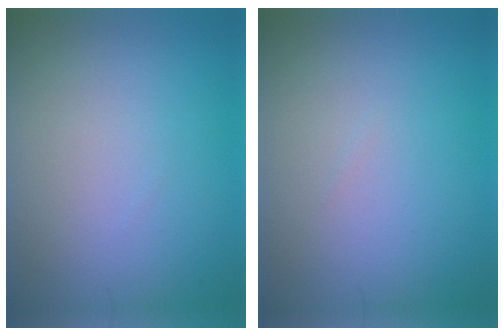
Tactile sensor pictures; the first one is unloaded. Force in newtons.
{"total": 0.0}